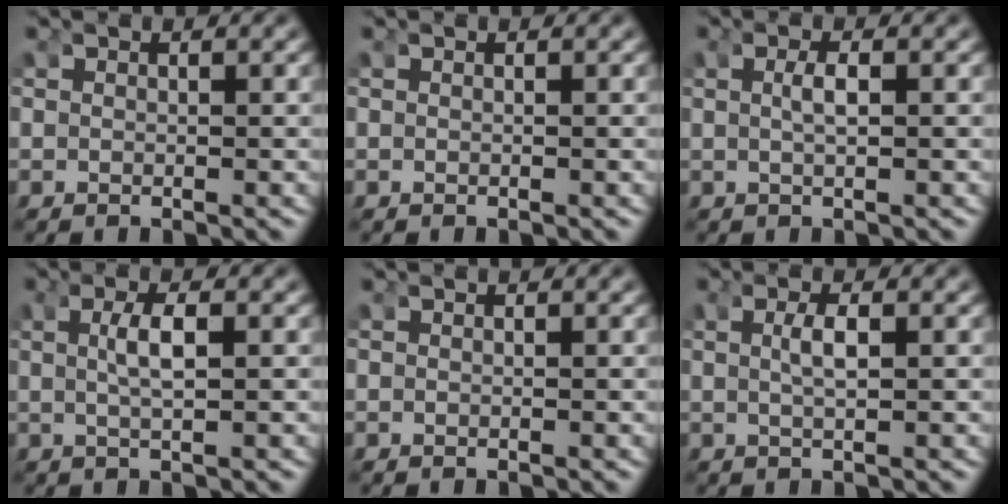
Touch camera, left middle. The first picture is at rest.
{"total": 0.0}
{"total": 1.2, "force": [-0.4, -0.2, 1.1], "torque": [-0.028, -0.011, 0.001]}
{"total": 1.9, "force": [-0.1, -0.1, 1.9], "torque": [-0.039, -0.009, 0.006]}
{"total": 0.0}
{"total": 1.5, "force": [-0.2, -0.2, 1.4], "torque": [-0.032, -0.011, 0.006]}